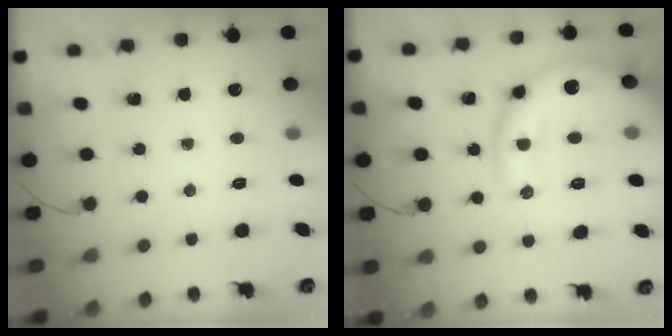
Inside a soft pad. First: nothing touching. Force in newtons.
{"total": 15.6, "press": 15.5, "slide": 1.1}